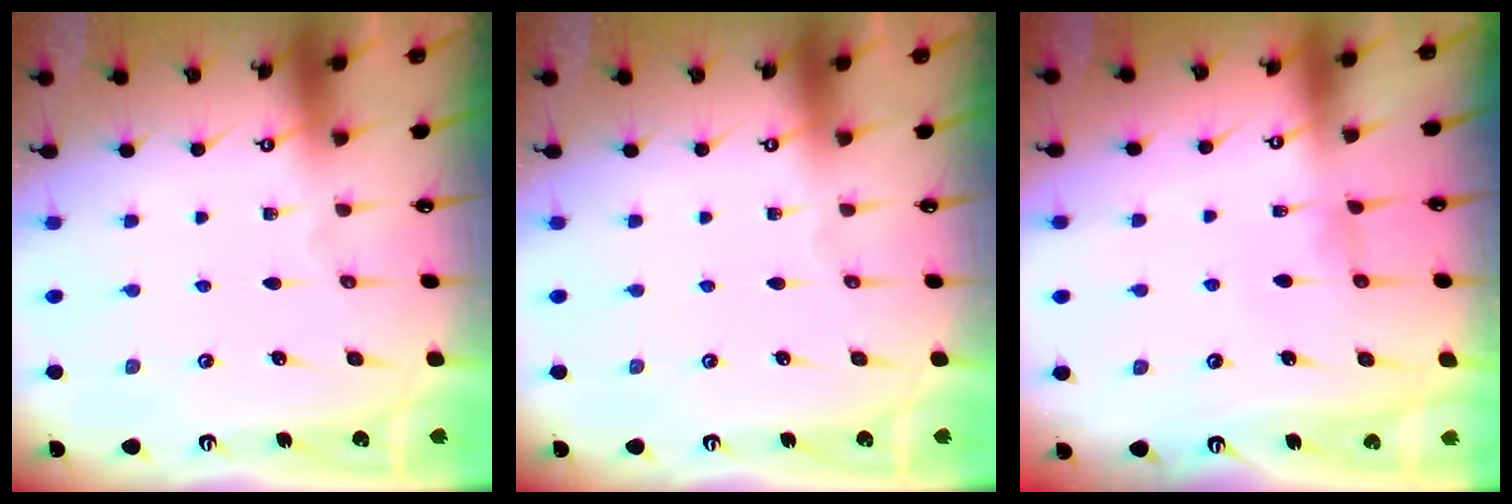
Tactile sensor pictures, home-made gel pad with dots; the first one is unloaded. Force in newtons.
{"total": 0.0}
{"total": 0.9, "press": 0.5, "slide": 0.7}